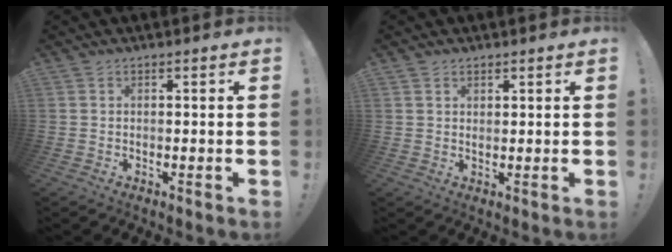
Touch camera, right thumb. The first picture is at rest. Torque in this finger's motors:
{"motor_torque": [-0.35, 0.06, 0.17, 0.04, -0.01]}